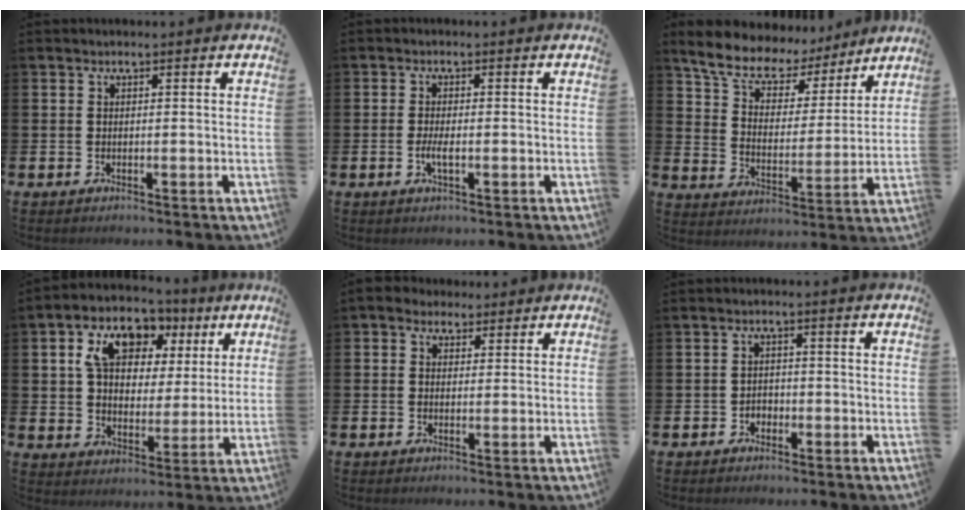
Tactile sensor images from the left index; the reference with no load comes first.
{"total": 2.1, "force": [-0.5, 0.6, 2.0], "torque": [-0.042, 0.003, -0.008]}
{"total": 9.0, "force": [7.9, 3.6, 2.3], "torque": [-0.080, -0.054, 0.139]}
{"total": 9.8, "force": [6.0, 6.1, 4.9], "torque": [-0.113, -0.006, 0.102]}
{"total": 2.7, "force": [2.0, 1.9, 0.2], "torque": [-0.006, 0.002, 0.032]}
{"total": 1.7, "force": [-0.9, 1.4, 0.3], "torque": [-0.010, 0.002, -0.022]}